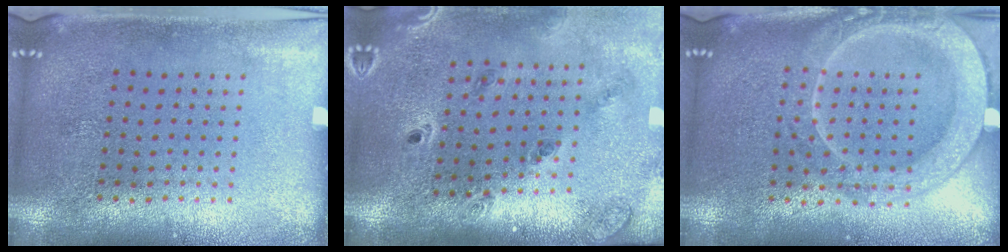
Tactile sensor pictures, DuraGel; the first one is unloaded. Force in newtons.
{"total": 1.4, "press": 1.3, "slide": 0.2}
{"total": 2.0, "press": 2.0, "slide": 0.3}